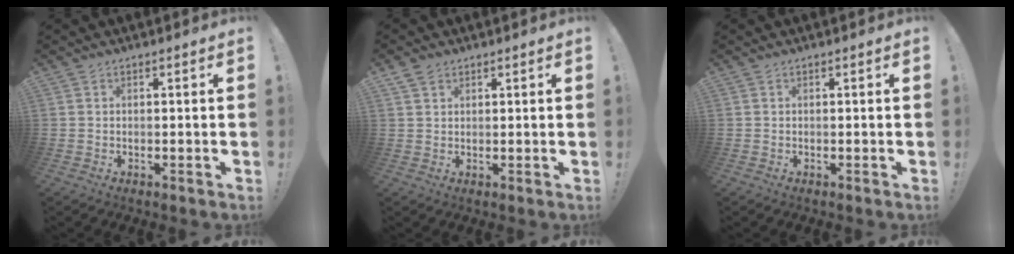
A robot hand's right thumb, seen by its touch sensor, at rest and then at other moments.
{"total": 2.5, "force": [1.8, 1.5, 0.9], "torque": [-0.019, -0.005, 0.036]}
{"total": 0.0}